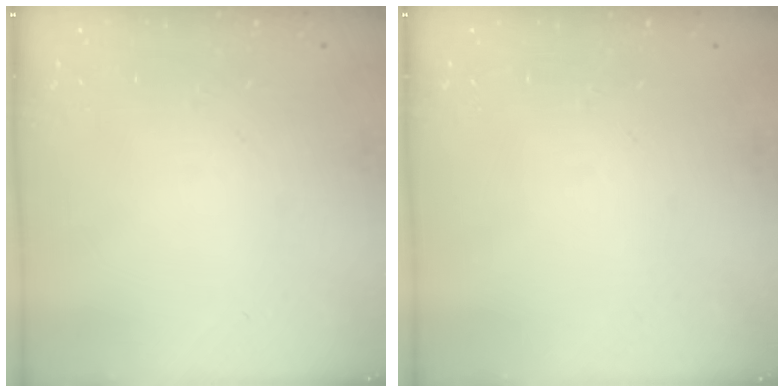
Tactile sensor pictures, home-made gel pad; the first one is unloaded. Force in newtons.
{"total": 0.0}